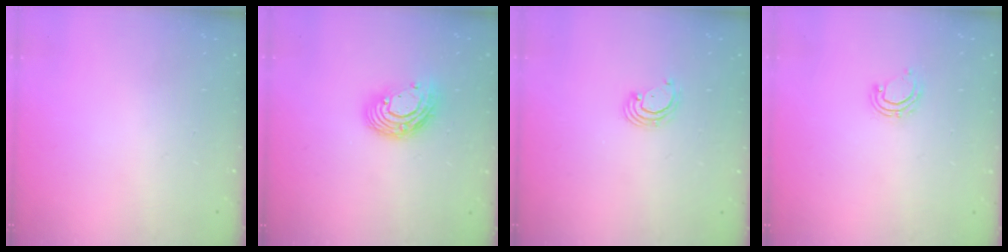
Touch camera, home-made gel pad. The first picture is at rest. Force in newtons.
{"total": 11.8, "press": 11.8, "slide": 0.8}
{"total": 2.4, "press": 2.4, "slide": 0.2}
{"total": 6.5, "press": 6.5, "slide": 0.4}